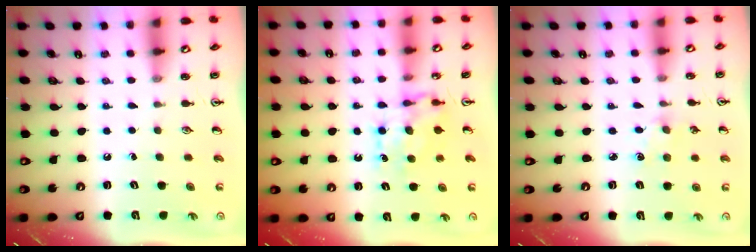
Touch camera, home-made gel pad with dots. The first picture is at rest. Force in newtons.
{"total": 7.2, "press": 7.2, "slide": 0.7}
{"total": 3.5, "press": 3.5, "slide": 0.5}